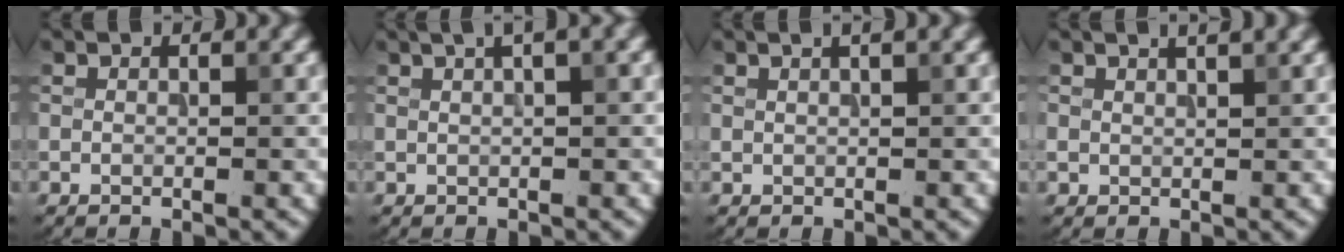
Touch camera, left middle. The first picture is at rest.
{"total": 4.6, "force": [2.4, 1.7, 3.5], "torque": [-0.033, 0.013, 0.019]}
{"total": 2.8, "force": [1.6, 1.2, 2.0], "torque": [-0.009, 0.008, 0.002]}
{"total": 1.8, "force": [1.4, 0.6, 1.0], "torque": [-0.012, 0.002, 0.022]}